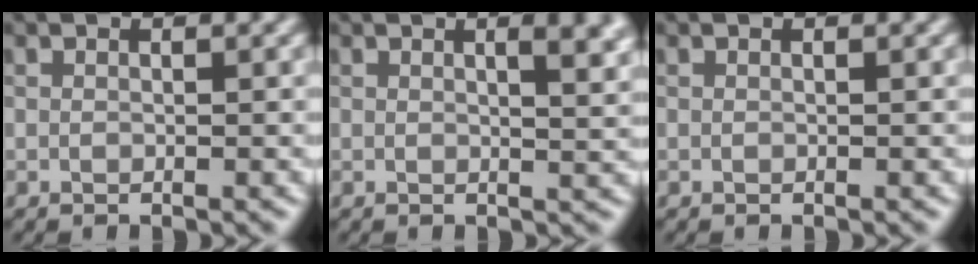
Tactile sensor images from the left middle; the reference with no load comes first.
{"total": 4.5, "force": [1.6, 1.8, 3.8], "torque": [-0.024, 0.012, 0.016]}
{"total": 0.0}